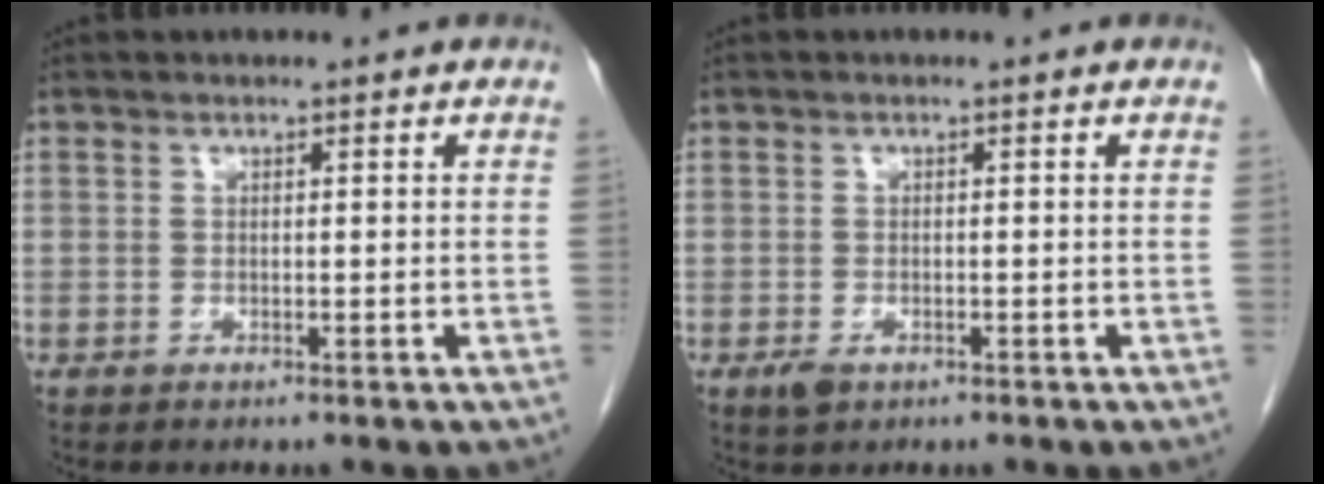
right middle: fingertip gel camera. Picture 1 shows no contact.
{"total": 1.6, "force": [-0.8, 0.8, 1.2], "torque": [-0.026, -0.002, -0.007]}